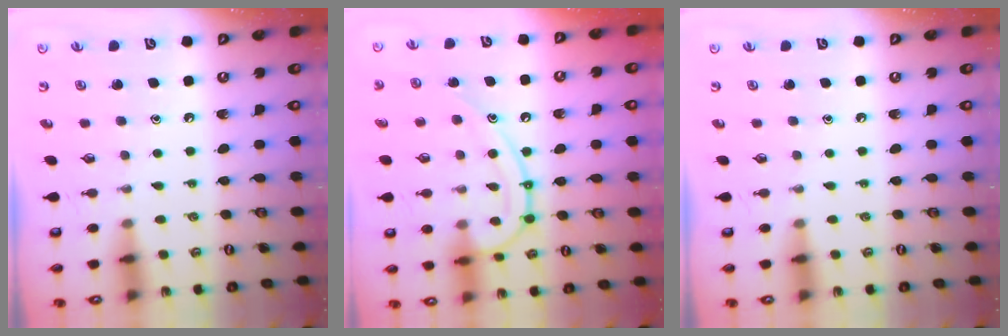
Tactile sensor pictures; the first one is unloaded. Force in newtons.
{"total": 14.2, "press": 14.1, "slide": 1.5}
{"total": 0.0}